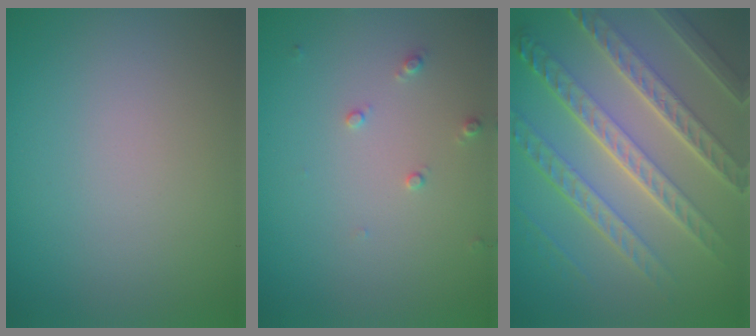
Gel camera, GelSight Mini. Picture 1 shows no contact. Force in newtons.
{"total": 1.1, "press": 1.1, "slide": 0.2}
{"total": 8.7, "press": 6.2, "slide": 6.0}